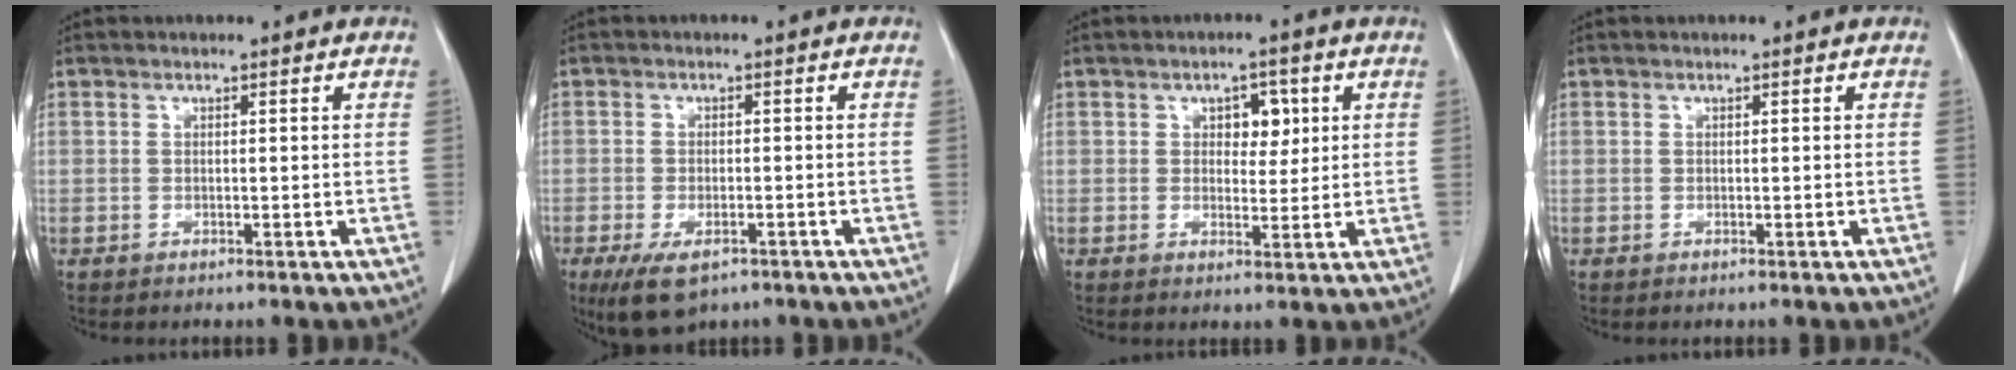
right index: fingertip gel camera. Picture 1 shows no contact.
{"total": 6.5, "force": [-4.1, 2.9, 4.2], "torque": [-0.071, -0.010, -0.061]}
{"total": 3.9, "force": [1.3, 2.4, 2.8], "torque": [-0.035, 0.007, 0.021]}
{"total": 0.0}